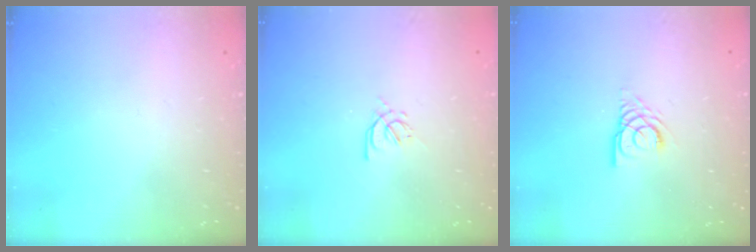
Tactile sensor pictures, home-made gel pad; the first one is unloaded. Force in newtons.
{"total": 2.9, "press": 2.8, "slide": 0.8}
{"total": 4.5, "press": 4.4, "slide": 0.4}